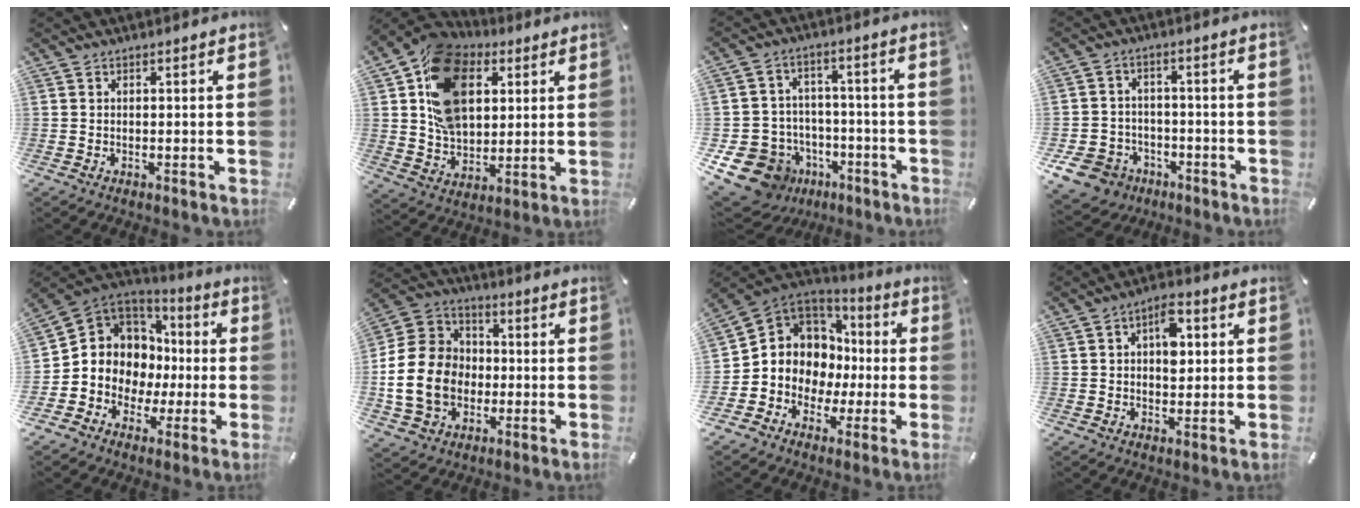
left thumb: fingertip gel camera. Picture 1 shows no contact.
{"total": 18.5, "force": [6.2, 13.2, 11.3], "torque": [-0.219, -0.001, 0.117]}
{"total": 13.9, "force": [-6.7, 11.2, 4.8], "torque": [-0.094, 0.043, -0.109]}
{"total": 8.7, "force": [-4.4, 7.0, 2.5], "torque": [-0.075, 0.035, -0.083]}
{"total": 9.0, "force": [-0.7, 8.9, 0.9], "torque": [-0.047, -0.025, -0.004]}
{"total": 16.4, "force": [-3.4, 13.8, 8.2], "torque": [-0.186, 0.033, -0.062]}
{"total": 8.8, "force": [-1.1, 8.7, 0.8], "torque": [-0.036, -0.021, -0.008]}
{"total": 7.5, "force": [1.4, 4.6, 5.8], "torque": [-0.074, -0.001, 0.016]}